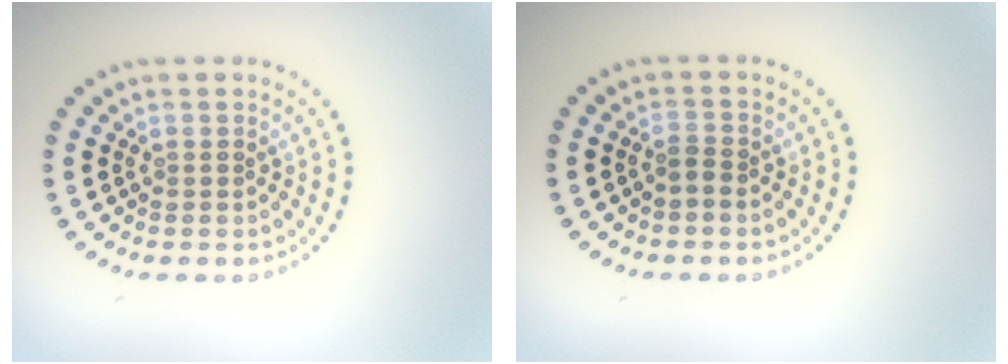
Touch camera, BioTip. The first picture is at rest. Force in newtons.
{"total": 1.2, "press": 0.9, "slide": 0.9}